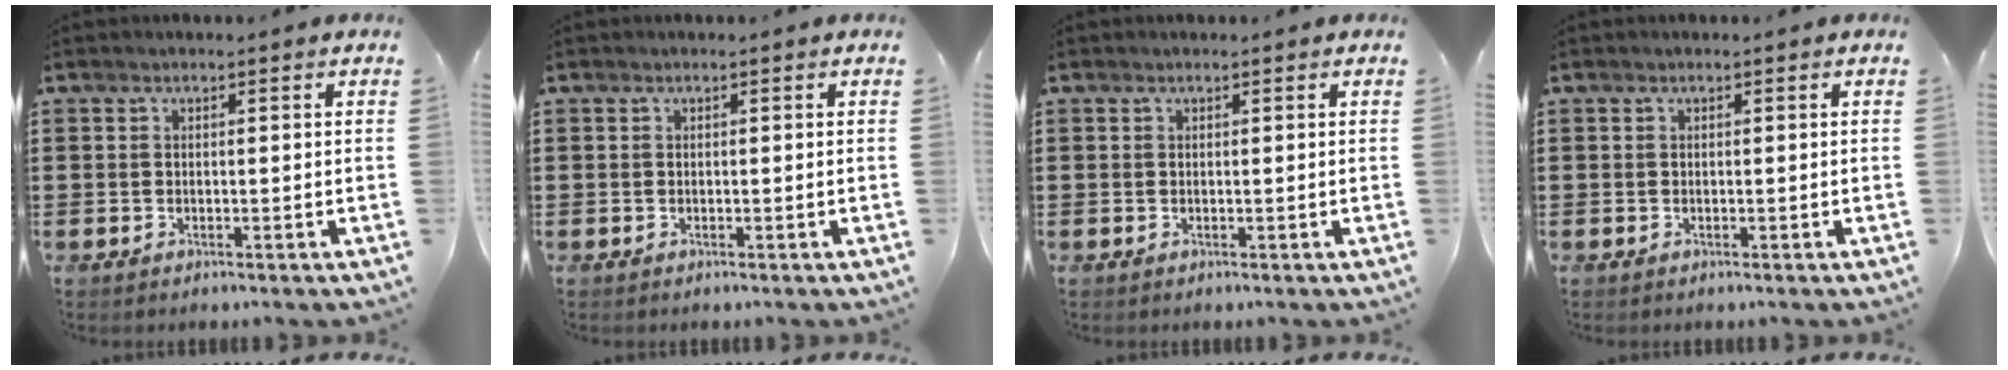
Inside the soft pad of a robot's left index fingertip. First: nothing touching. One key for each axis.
{"total": 0.0}
{"total": 0.0}
{"total": 0.0}